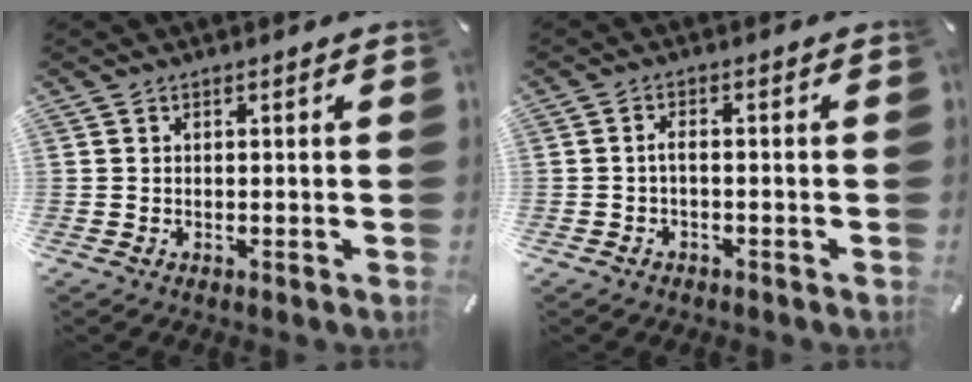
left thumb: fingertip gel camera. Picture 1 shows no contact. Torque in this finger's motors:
{"motor_torque": [-0.20, -0.20, 0.16, 0.12, 0.06]}